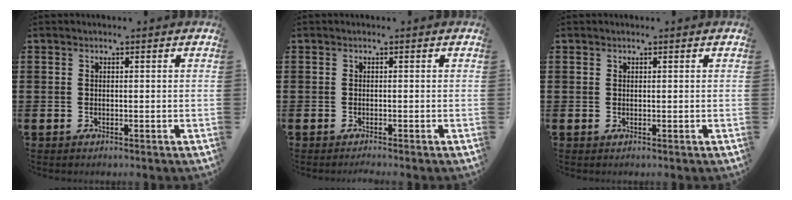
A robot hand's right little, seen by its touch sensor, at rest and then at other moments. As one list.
[{"total": 0.6, "force": [-0.6, -0.1, 0.3], "torque": [-0.004, -0.003, -0.011]}, {"total": 0.0}]